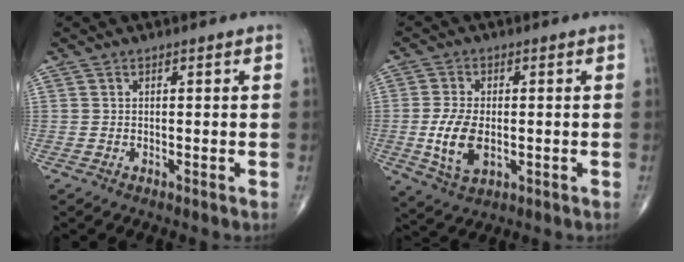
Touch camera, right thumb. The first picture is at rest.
{"total": 8.4, "force": [-1.1, 4.7, 6.9], "torque": [-0.134, -0.008, -0.016]}